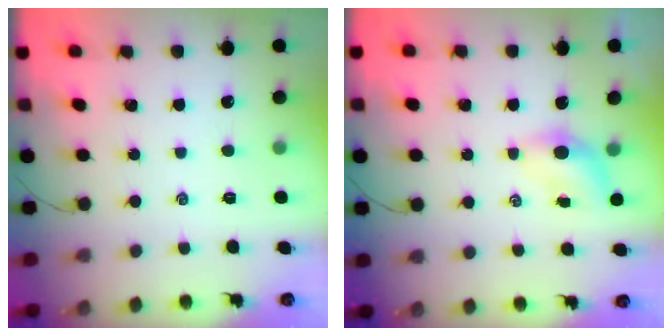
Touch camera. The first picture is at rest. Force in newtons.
{"total": 4.0, "press": 3.9, "slide": 0.9}